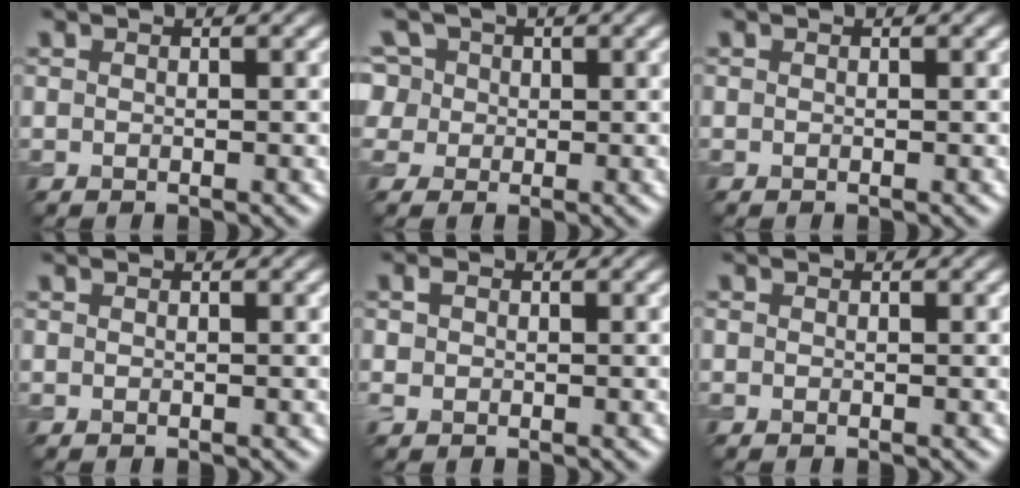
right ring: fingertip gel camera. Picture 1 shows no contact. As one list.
[{"total": 6.5, "force": [2.3, 5.3, 2.9], "torque": [-0.058, 0.033, 0.011]}, {"total": 0.0}, {"total": 0.0}, {"total": 1.7, "force": [0.2, 1.4, 0.8], "torque": [-0.019, 0.002, 0.002]}, {"total": 0.0}]